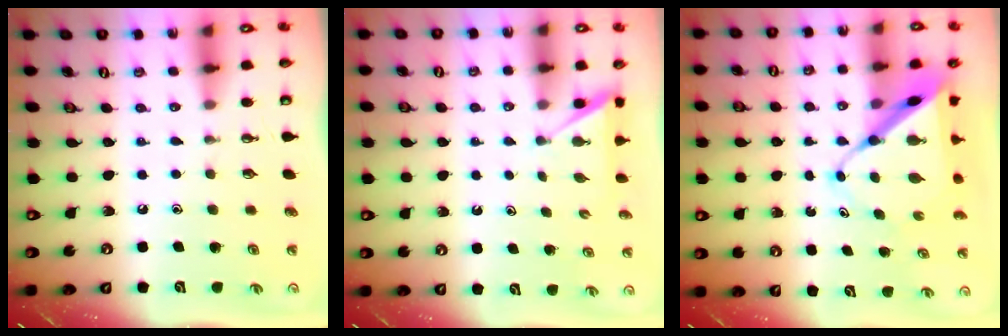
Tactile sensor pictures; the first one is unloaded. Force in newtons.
{"total": 1.9, "press": 1.9, "slide": 0.2}
{"total": 10.1, "press": 10.0, "slide": 0.9}